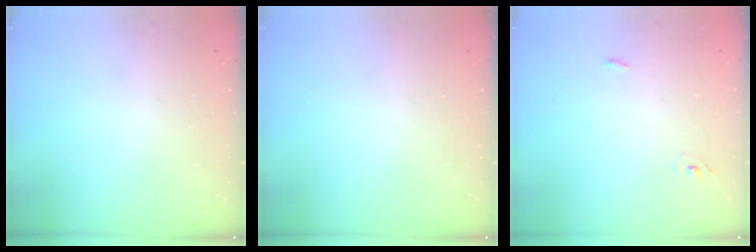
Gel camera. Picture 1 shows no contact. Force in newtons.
{"total": 0.0}
{"total": 2.9, "press": 2.7, "slide": 1.0}